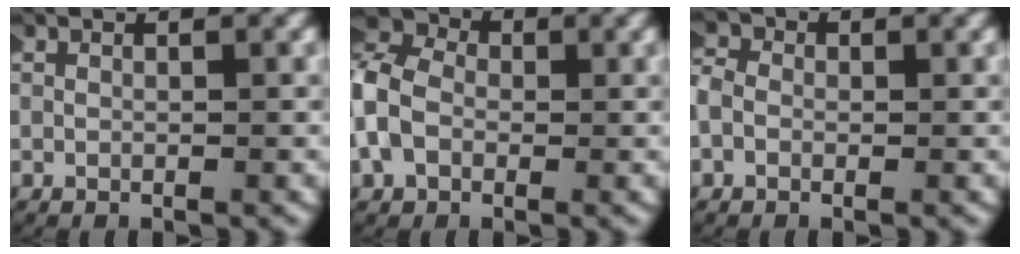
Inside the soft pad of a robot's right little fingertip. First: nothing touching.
{"total": 9.1, "force": [1.9, 7.4, 4.9], "torque": [-0.112, 0.020, 0.010]}
{"total": 3.2, "force": [0.2, 2.8, 1.5], "torque": [-0.044, 0.003, -0.004]}